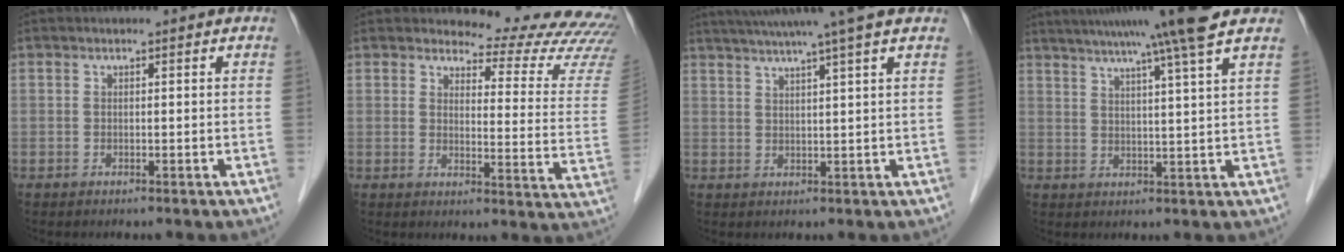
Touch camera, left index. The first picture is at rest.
{"total": 15.6, "force": [15.3, 2.0, 2.5], "torque": [-0.007, -0.121, 0.141]}
{"total": 10.4, "force": [8.4, -1.7, 5.9], "torque": [-0.096, 0.014, 0.110]}
{"total": 11.9, "force": [9.1, -2.2, 7.3], "torque": [-0.120, 0.004, 0.118]}